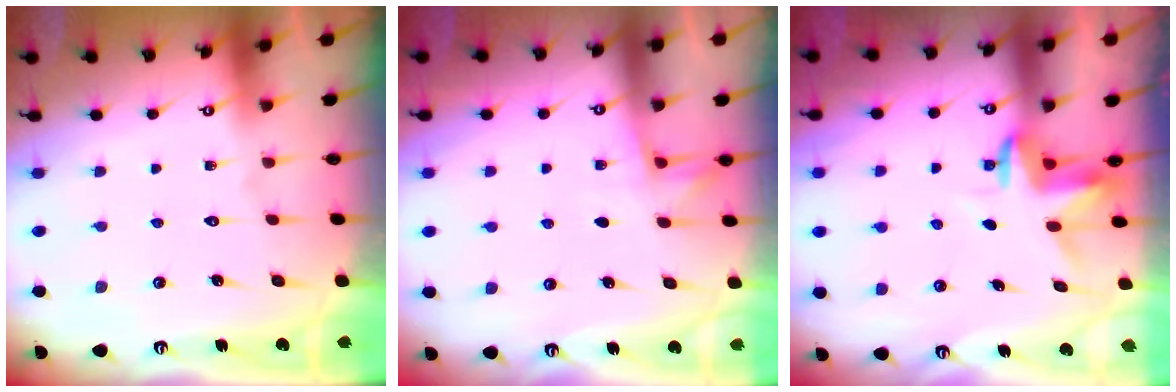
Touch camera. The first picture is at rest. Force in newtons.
{"total": 4.1, "press": 3.8, "slide": 1.5}
{"total": 3.4, "press": 3.4, "slide": 0.2}